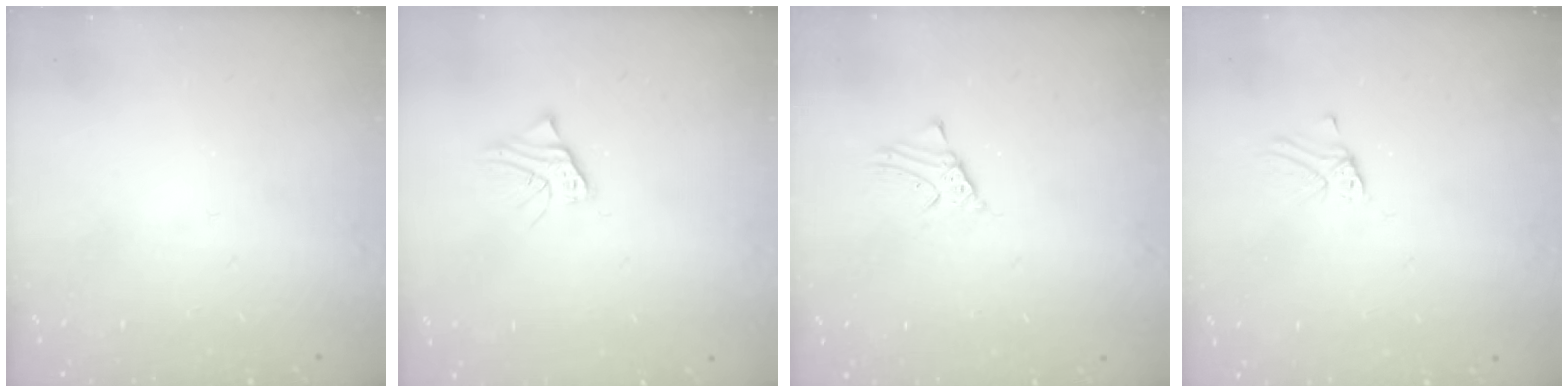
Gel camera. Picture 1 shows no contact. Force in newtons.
{"total": 3.1, "press": 3.1, "slide": 0.4}
{"total": 2.4, "press": 2.4, "slide": 0.1}
{"total": 1.8, "press": 1.8, "slide": 0.1}